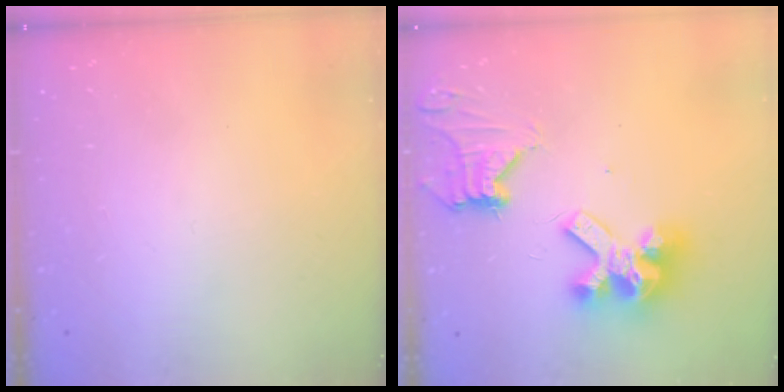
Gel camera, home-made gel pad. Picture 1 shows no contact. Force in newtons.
{"total": 14.2, "press": 14.2, "slide": 1.1}